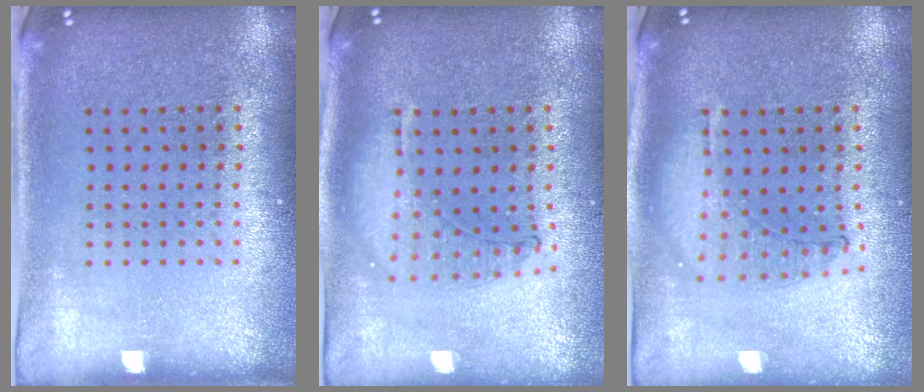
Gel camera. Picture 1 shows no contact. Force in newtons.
{"total": 1.0, "press": 1.0, "slide": 0.2}
{"total": 1.0, "press": 1.0, "slide": 0.2}